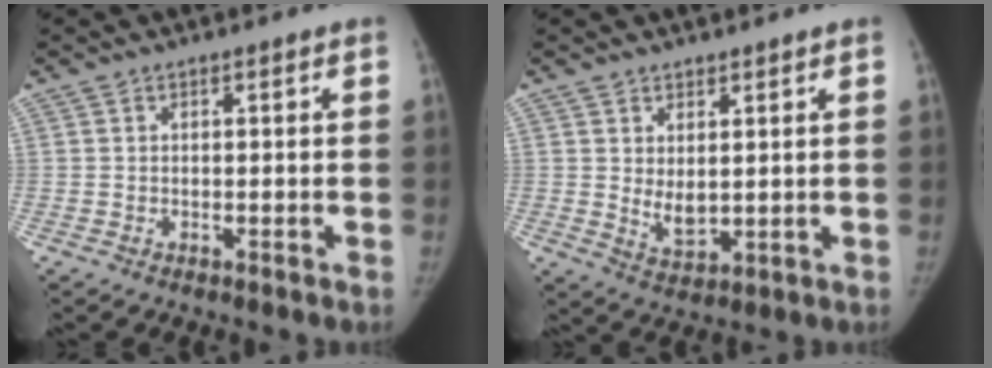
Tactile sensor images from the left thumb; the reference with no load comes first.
{"total": 4.3, "force": [1.2, 2.6, 3.2], "torque": [-0.044, -0.023, 0.032]}